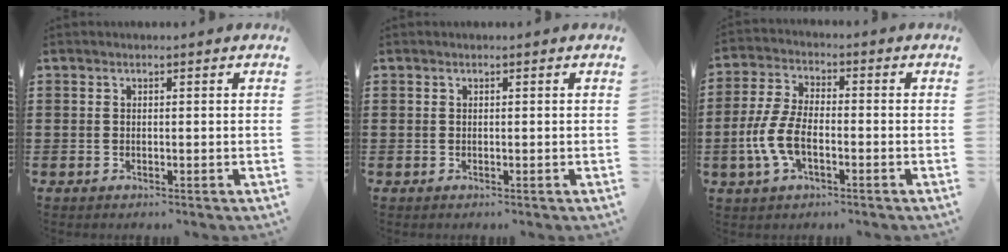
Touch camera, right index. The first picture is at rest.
{"total": 0.0}
{"total": 7.5, "force": [-2.3, 3.8, 6.1], "torque": [-0.144, -0.005, -0.048]}